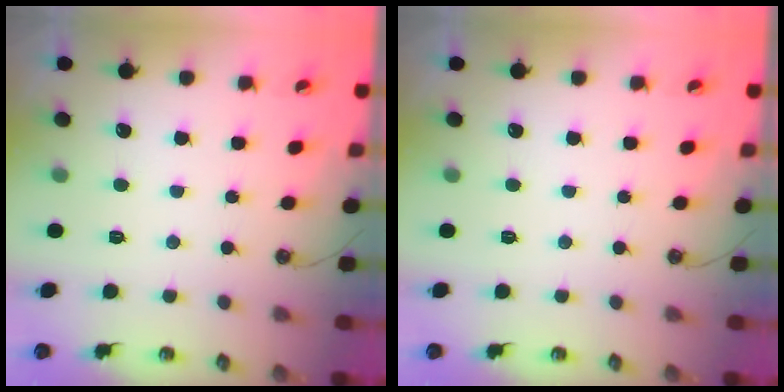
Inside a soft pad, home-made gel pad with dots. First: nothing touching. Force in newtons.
{"total": 0.0}